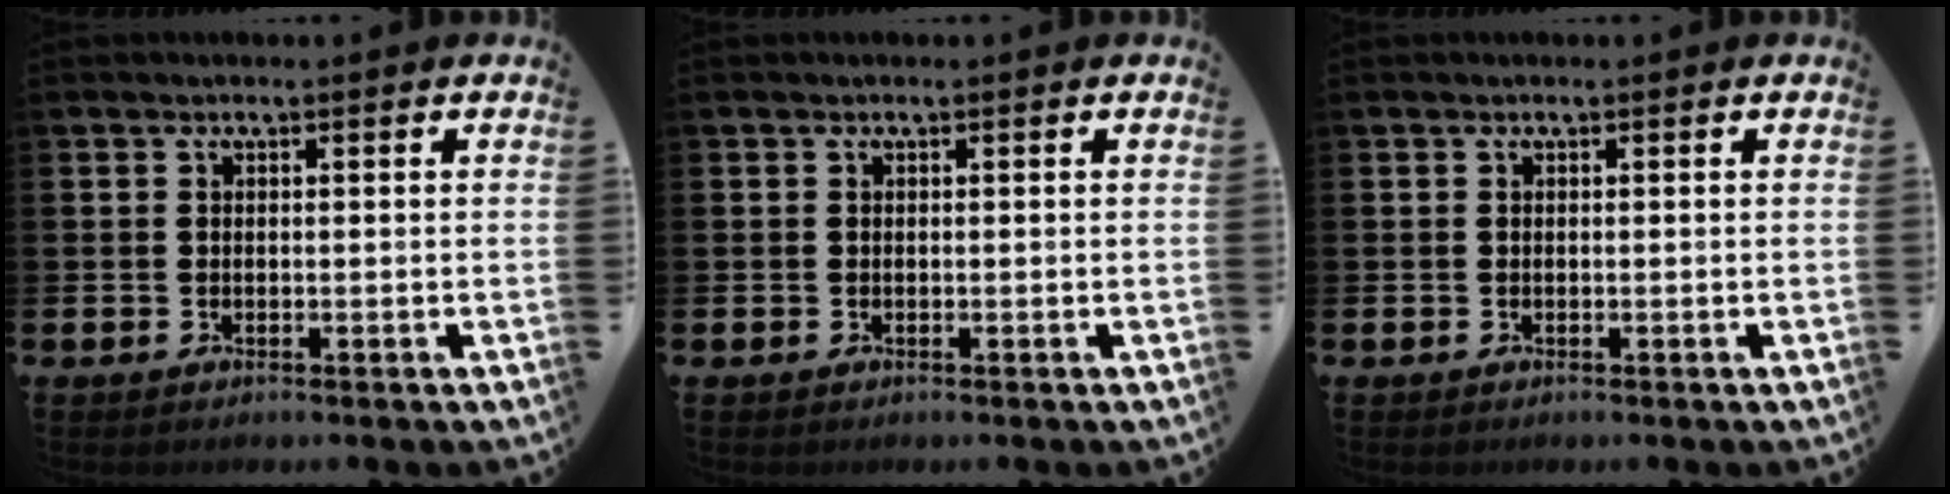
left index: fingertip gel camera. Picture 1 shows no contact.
{"total": 0.0}
{"total": 0.0}